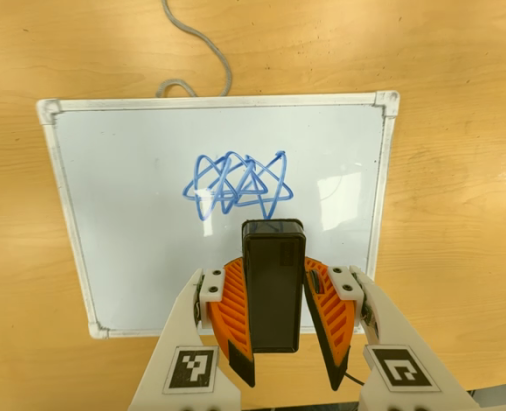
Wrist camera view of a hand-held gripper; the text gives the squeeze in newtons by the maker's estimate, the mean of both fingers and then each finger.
{"total": 6.7, "left": 5.9, "right": 7.6}